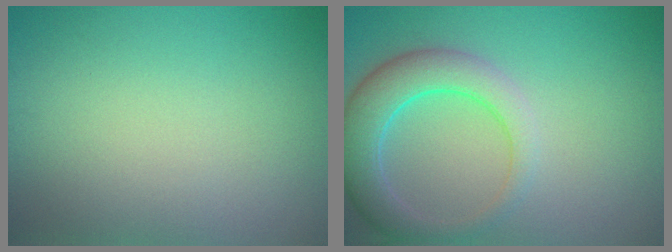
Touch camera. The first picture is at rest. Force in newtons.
{"total": 5.1, "press": 5.1, "slide": 0.5}